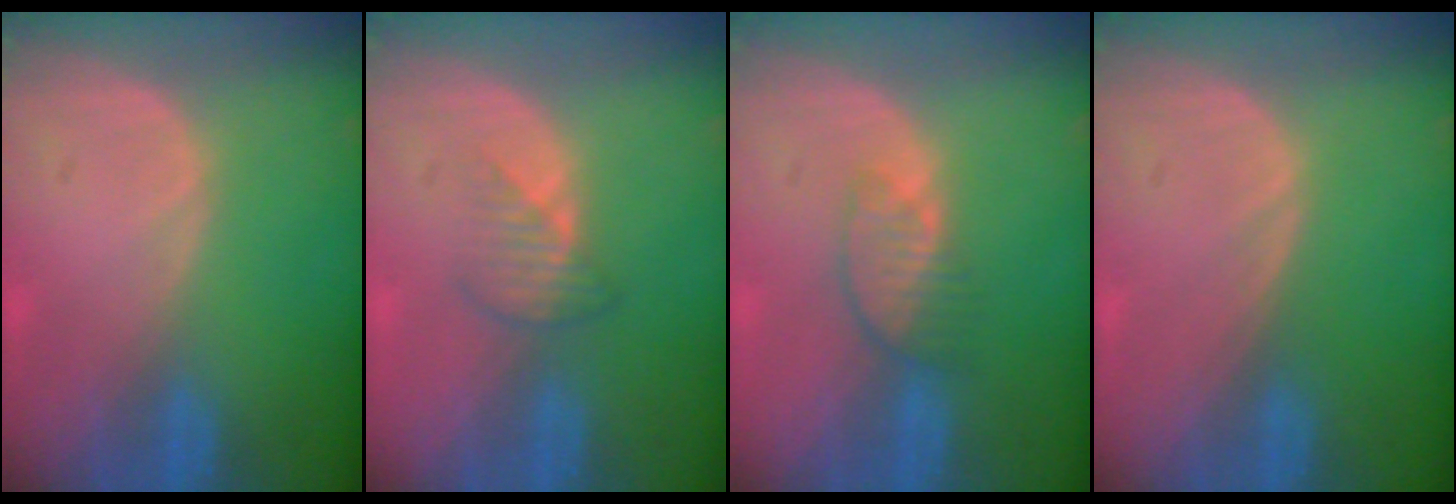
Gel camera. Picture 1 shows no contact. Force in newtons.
{"total": 2.5, "press": 2.5, "slide": 0.4}
{"total": 3.7, "press": 3.3, "slide": 1.6}
{"total": 0.0}